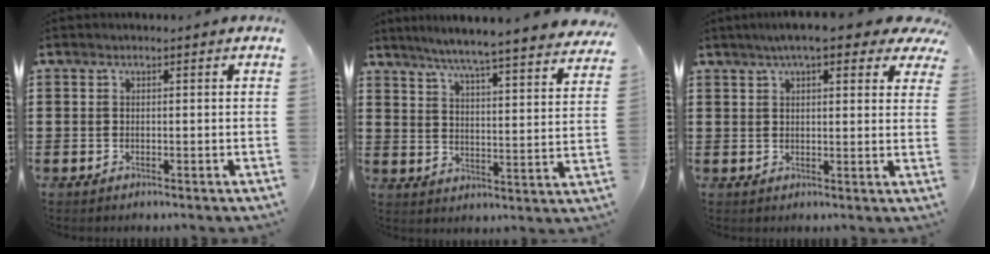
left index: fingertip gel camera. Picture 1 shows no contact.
{"total": 5.8, "force": [5.2, -0.9, 2.4], "torque": [-0.070, -0.042, 0.083]}
{"total": 6.9, "force": [4.9, 1.3, 4.6], "torque": [-0.086, -0.003, 0.084]}